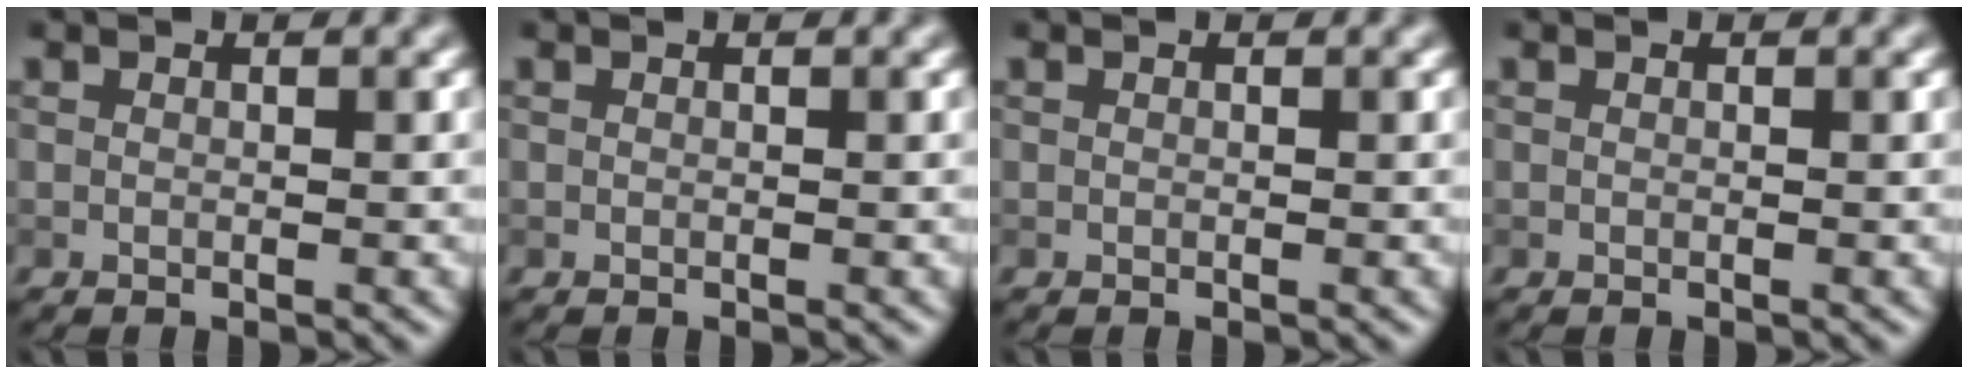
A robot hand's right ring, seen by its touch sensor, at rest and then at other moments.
{"total": 0.0}
{"total": 0.0}
{"total": 0.0}